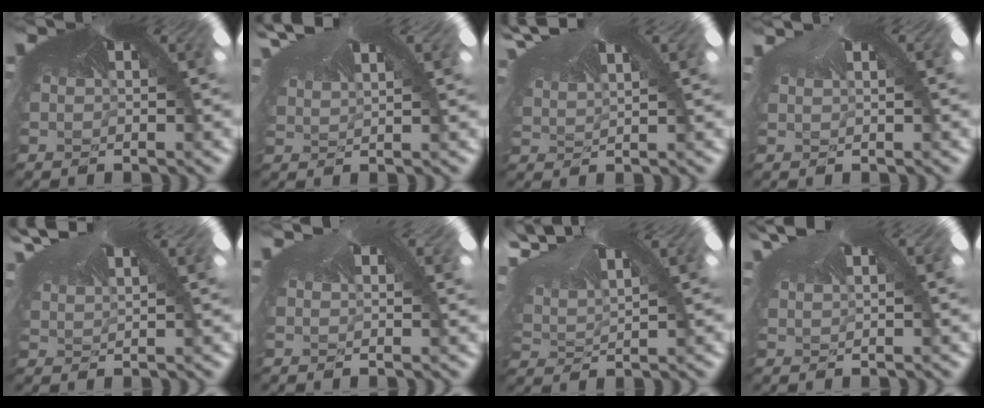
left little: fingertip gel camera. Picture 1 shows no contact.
{"total": 2.4, "force": [2.1, 0.8, 0.9], "torque": [-0.050, 0.023, 0.034]}
{"total": 2.7, "force": [2.5, 0.6, 1.1], "torque": [-0.051, 0.027, 0.038]}
{"total": 0.9, "force": [0.1, -0.1, -0.9], "torque": [0.005, 0.003, 0.003]}
{"total": 2.5, "force": [2.3, 0.7, 0.7], "torque": [-0.049, 0.024, 0.036]}
{"total": 0.9, "force": [0.8, 0.1, -0.5], "torque": [-0.008, 0.007, 0.007]}
{"total": 1.2, "force": [0.6, 0.0, 1.1], "torque": [-0.042, 0.009, 0.016]}
{"total": 1.0, "force": [0.9, 0.2, 0.4], "torque": [-0.026, 0.011, 0.012]}